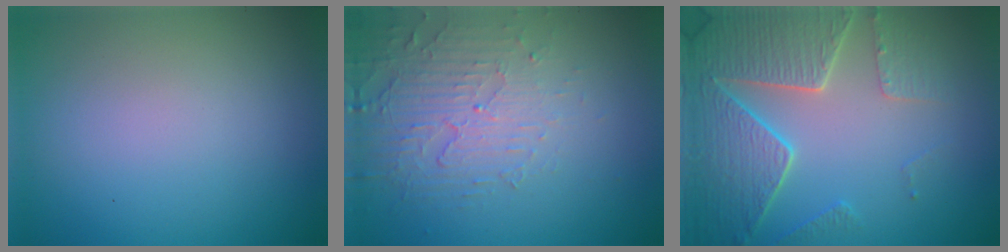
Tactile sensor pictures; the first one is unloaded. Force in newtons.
{"total": 5.0, "press": 3.4, "slide": 3.7}
{"total": 6.4, "press": 5.2, "slide": 3.8}